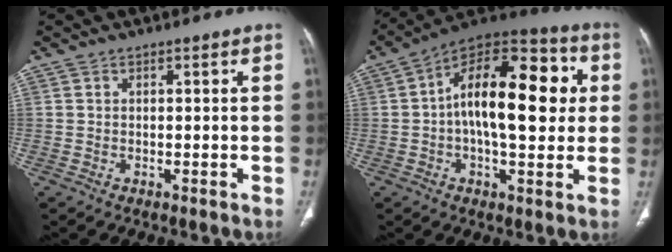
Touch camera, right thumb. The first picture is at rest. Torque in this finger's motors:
{"motor_torque": [-1.11, 2.16, 1.32, 0.55, 0.38]}